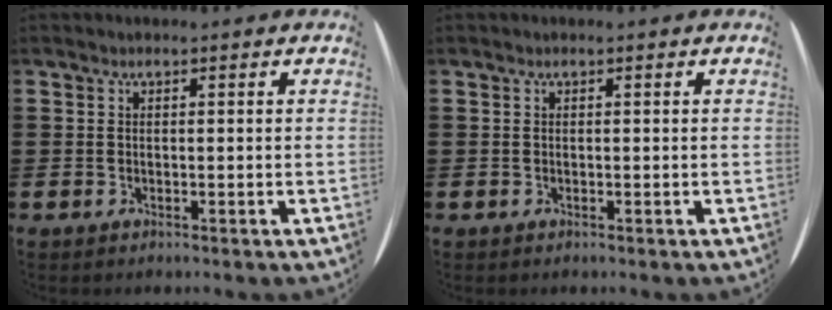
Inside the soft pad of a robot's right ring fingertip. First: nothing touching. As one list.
[{"total": 0.0}]